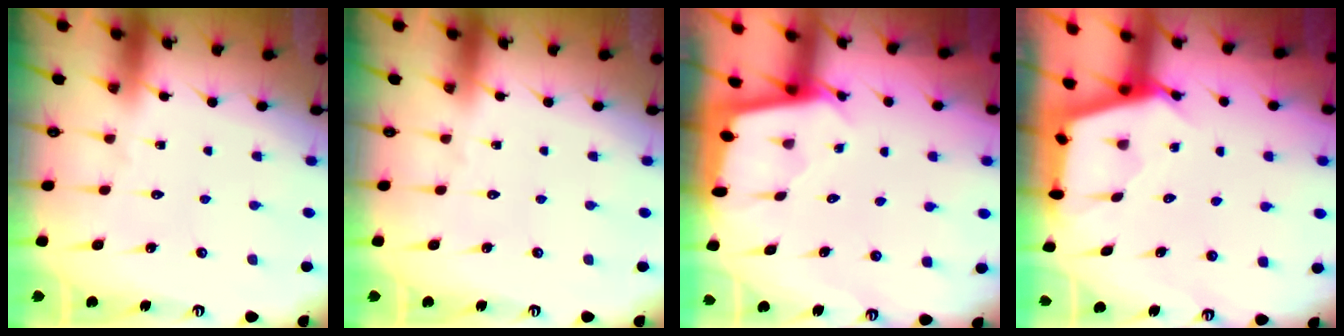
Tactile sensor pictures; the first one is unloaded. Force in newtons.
{"total": 0.0}
{"total": 2.0, "press": 2.0, "slide": 0.2}
{"total": 2.7, "press": 2.7, "slide": 0.3}